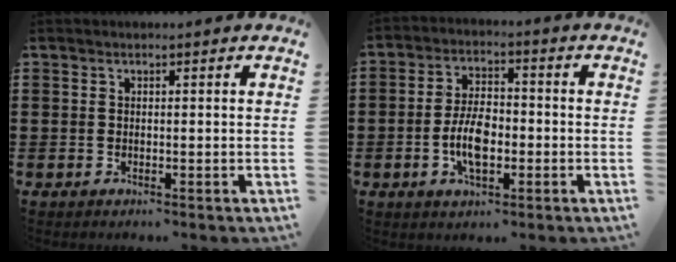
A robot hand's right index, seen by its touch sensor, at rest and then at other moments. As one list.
[{"total": 7.1, "force": [-1.7, 3.4, 6.0], "torque": [-0.132, 0.004, -0.036]}]